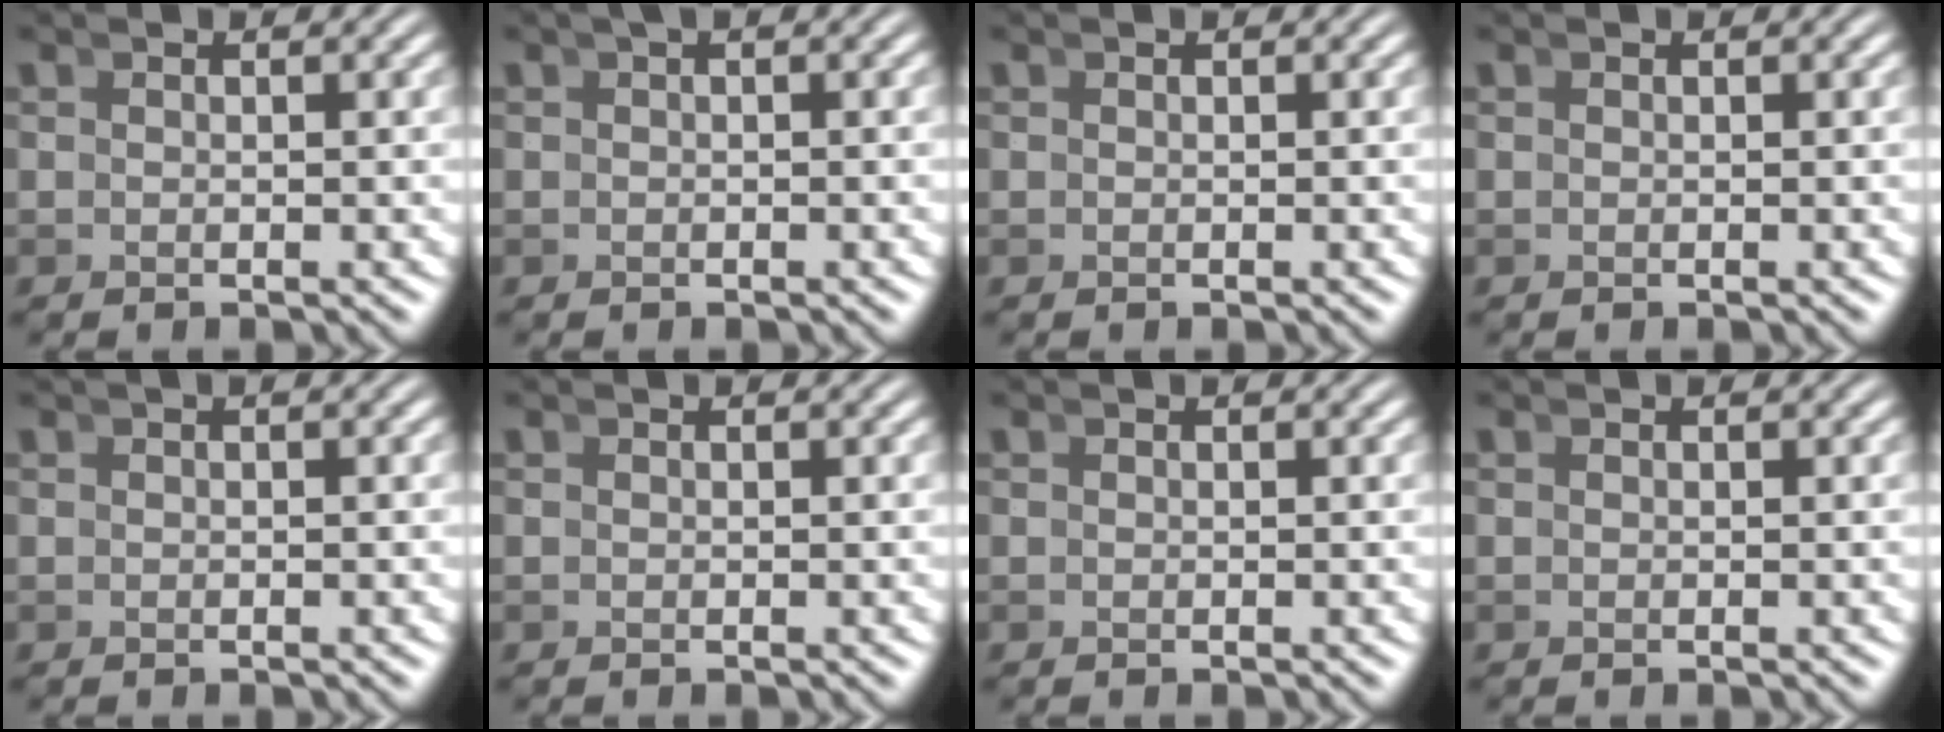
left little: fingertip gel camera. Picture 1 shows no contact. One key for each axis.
{"total": 0.6, "fx": 0.3, "fy": 0.1, "fz": 0.5, "tx": -0.005, "ty": 0.012, "tz": -0.001}
{"total": 0.0}
{"total": 0.0}
{"total": 0.0}
{"total": 0.0}
{"total": 0.0}
{"total": 0.0}